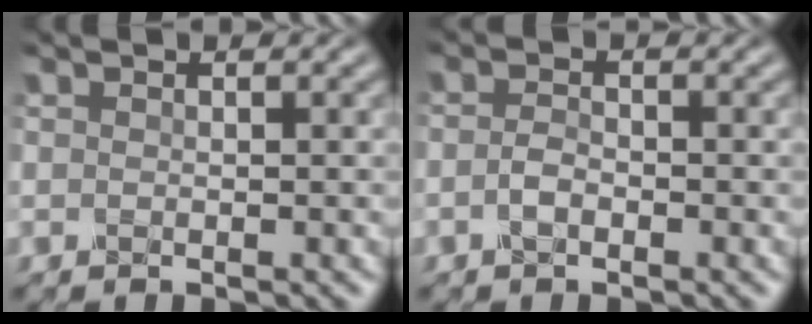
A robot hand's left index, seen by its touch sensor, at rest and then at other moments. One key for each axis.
{"total": 1.4, "fx": -0.6, "fy": 0.7, "fz": 1.1, "tx": -0.026, "ty": 0.002, "tz": -0.016}